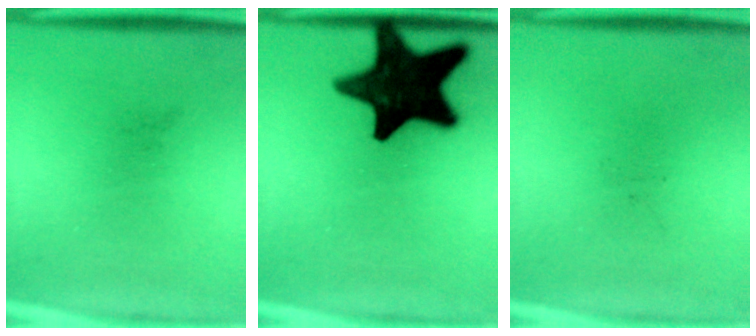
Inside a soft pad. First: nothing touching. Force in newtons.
{"total": 20.1}
{"total": 0.0}